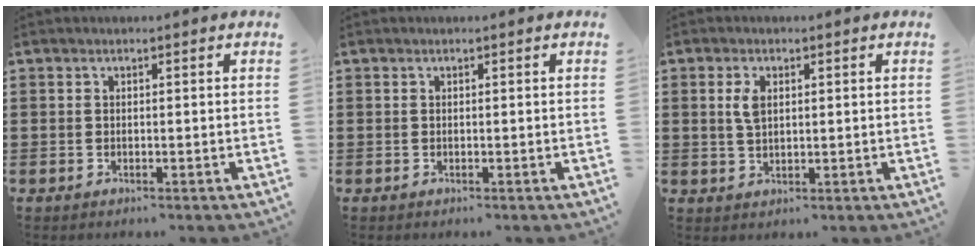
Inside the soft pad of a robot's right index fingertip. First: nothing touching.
{"total": 0.0}
{"total": 3.2, "force": [0.9, 1.7, 2.6], "torque": [-0.057, 0.009, 0.013]}